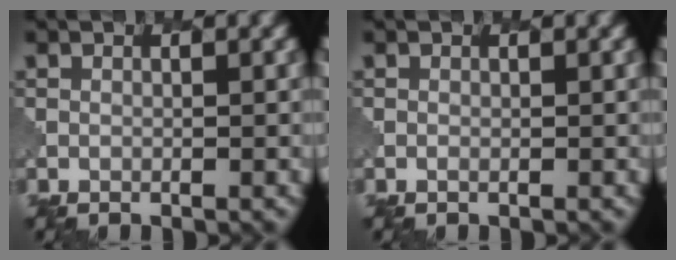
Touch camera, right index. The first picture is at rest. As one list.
[{"total": 0.0}]